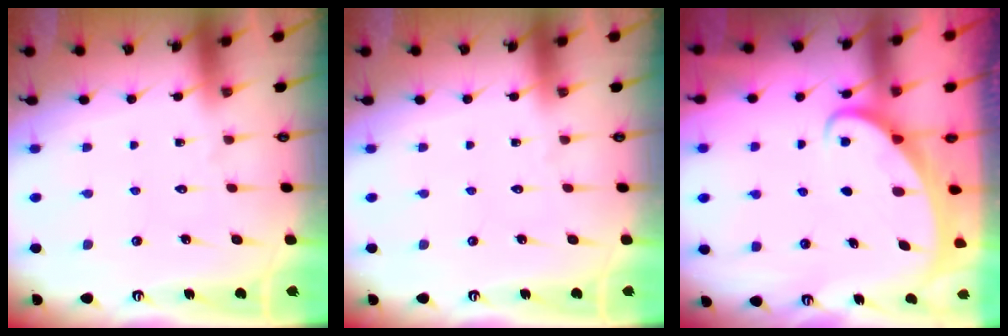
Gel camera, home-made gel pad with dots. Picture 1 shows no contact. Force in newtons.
{"total": 0.0}
{"total": 2.1, "press": 2.1, "slide": 0.0}